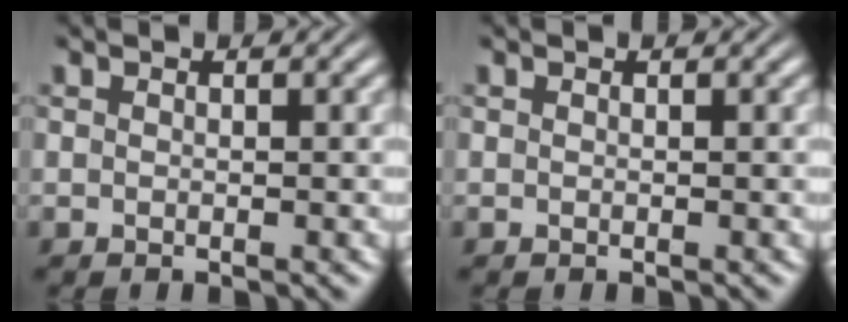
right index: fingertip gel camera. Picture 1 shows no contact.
{"total": 0.0}